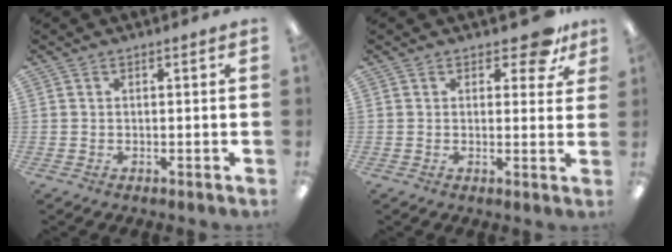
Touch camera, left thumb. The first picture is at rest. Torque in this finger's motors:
{"motor_torque": [0.73, 0.37, 0.44, -0.10, 0.00]}